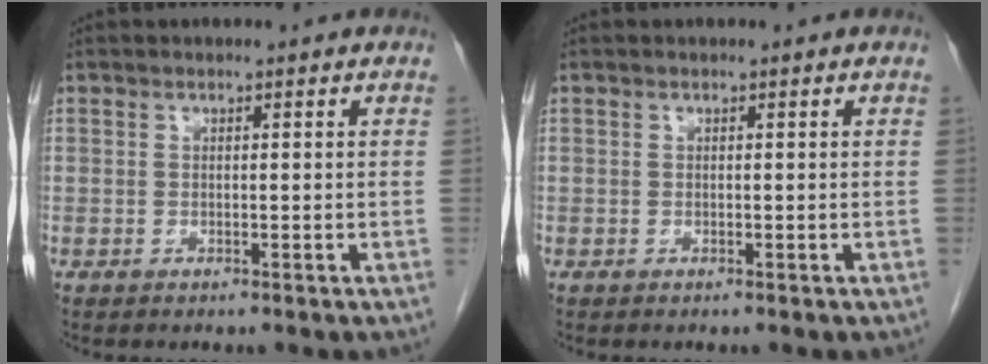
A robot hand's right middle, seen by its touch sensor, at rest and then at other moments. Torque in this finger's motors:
{"motor_torque": [0.00, 0.00, 0.00, 0.00]}